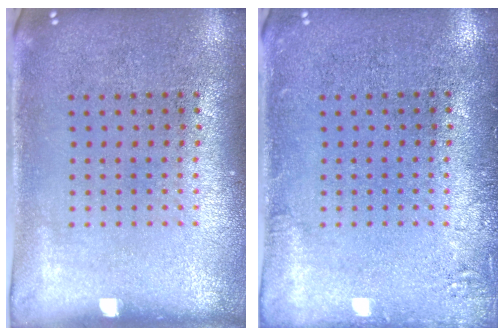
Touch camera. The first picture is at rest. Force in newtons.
{"total": 1.5, "press": 1.4, "slide": 0.3}